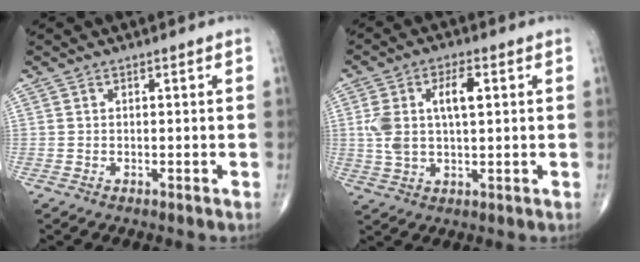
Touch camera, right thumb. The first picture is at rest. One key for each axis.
{"total": 9.5, "fx": 2.0, "fy": 4.4, "fz": 8.2, "tx": -0.166, "ty": 0.012, "tz": 0.039}